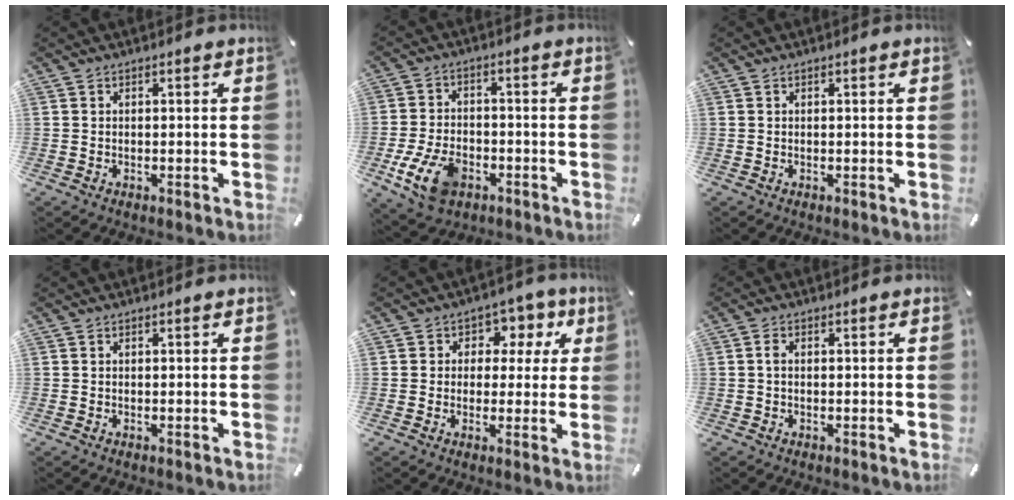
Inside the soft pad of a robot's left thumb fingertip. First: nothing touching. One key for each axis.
{"total": 10.6, "fx": -4.5, "fy": 6.8, "fz": 6.8, "tx": -0.144, "ty": 0.005, "tz": -0.081}
{"total": 0.0}
{"total": 0.0}
{"total": 7.5, "fx": 1.6, "fy": 6.5, "fz": 3.4, "tx": -0.035, "ty": -0.003, "tz": 0.022}
{"total": 1.4, "fx": 0.1, "fy": 0.7, "fz": 1.2, "tx": -0.024, "ty": 0.004, "tz": 0.000}